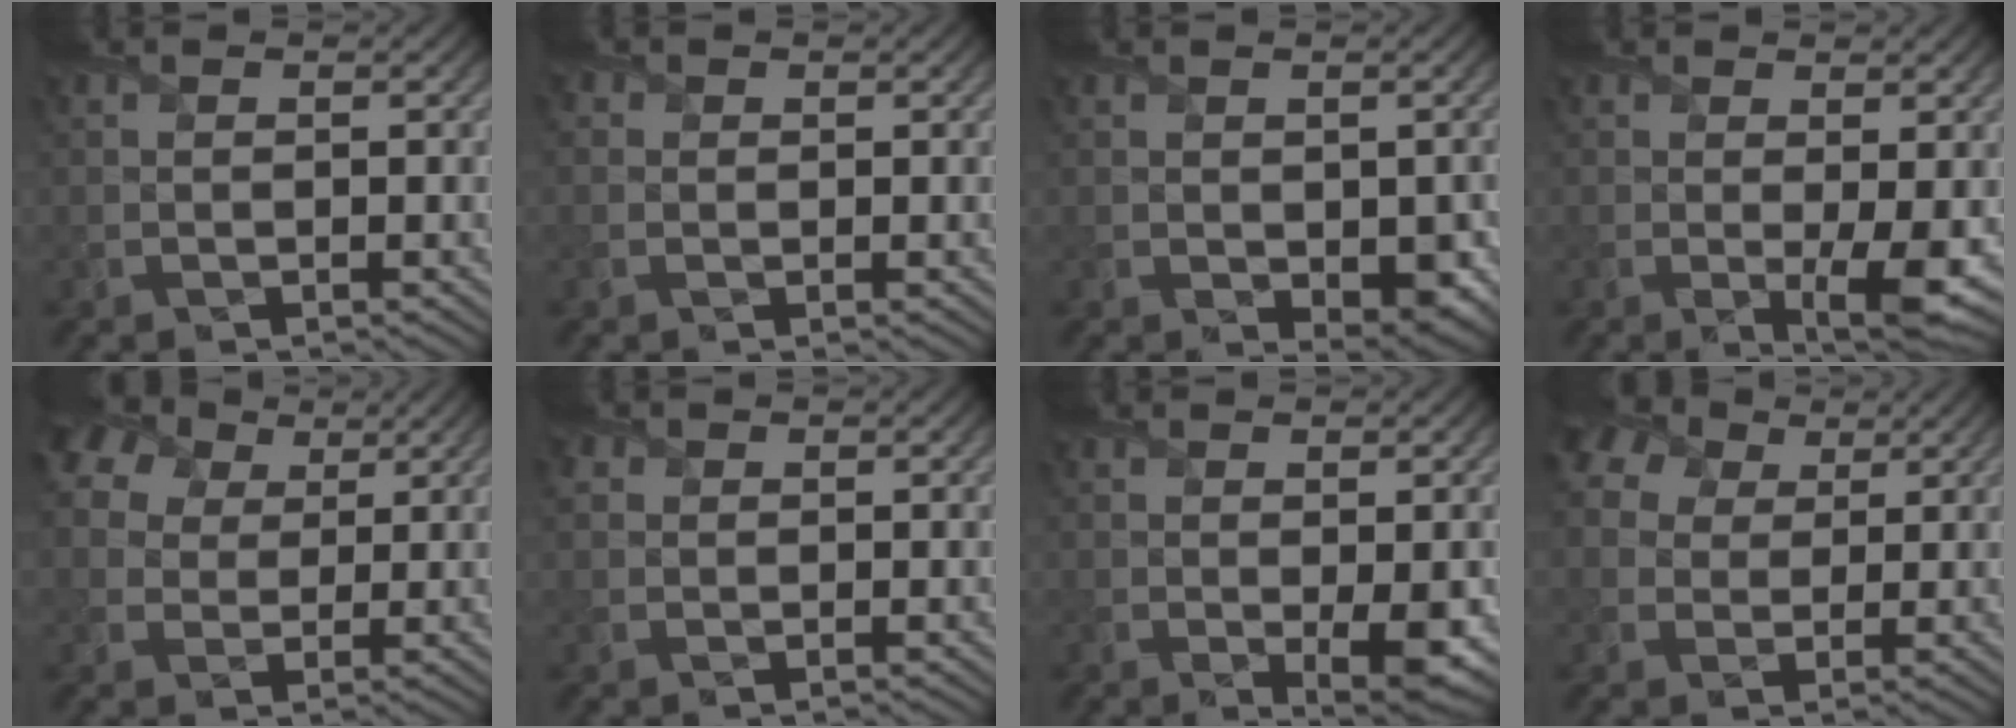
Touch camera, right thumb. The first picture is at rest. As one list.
[{"total": 1.0, "force": [0.2, 1.0, 0.1], "torque": [0.000, -0.001, 0.002]}, {"total": 4.3, "force": [-0.8, 2.7, 3.2], "torque": [-0.055, -0.022, 0.002]}, {"total": 3.9, "force": [-0.2, 0.8, 3.8], "torque": [-0.068, -0.011, 0.000]}, {"total": 9.7, "force": [5.1, 6.7, 4.8], "torque": [-0.149, 0.037, 0.076]}, {"total": 1.6, "force": [0.7, 1.4, 0.3], "torque": [-0.011, 0.002, 0.013]}, {"total": 3.7, "force": [-0.4, 1.3, 3.4], "torque": [-0.059, -0.012, -0.001]}, {"total": 8.2, "force": [4.2, 5.7, 4.1], "torque": [-0.130, 0.028, 0.060]}]